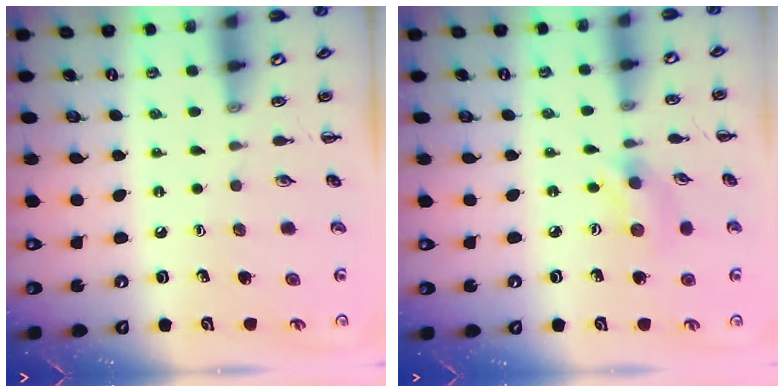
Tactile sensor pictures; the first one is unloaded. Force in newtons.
{"total": 2.7, "press": 2.6, "slide": 0.8}